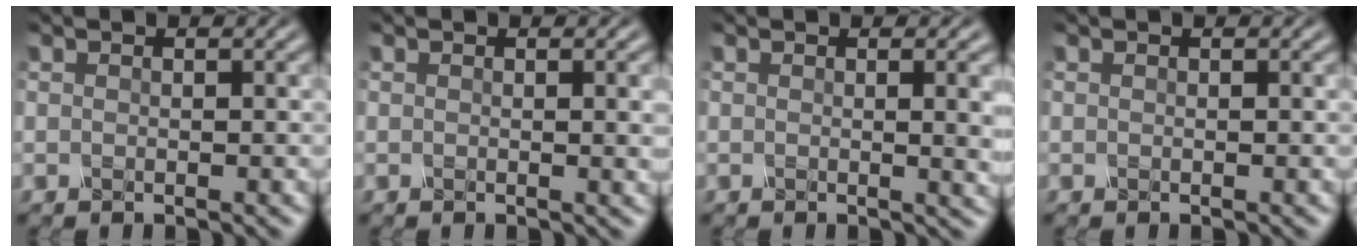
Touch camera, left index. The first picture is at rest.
{"total": 2.0, "force": [0.3, 0.6, 1.9], "torque": [-0.016, 0.002, 0.000]}
{"total": 4.7, "force": [0.5, 1.7, 4.3], "torque": [-0.029, 0.005, 0.005]}
{"total": 0.0}